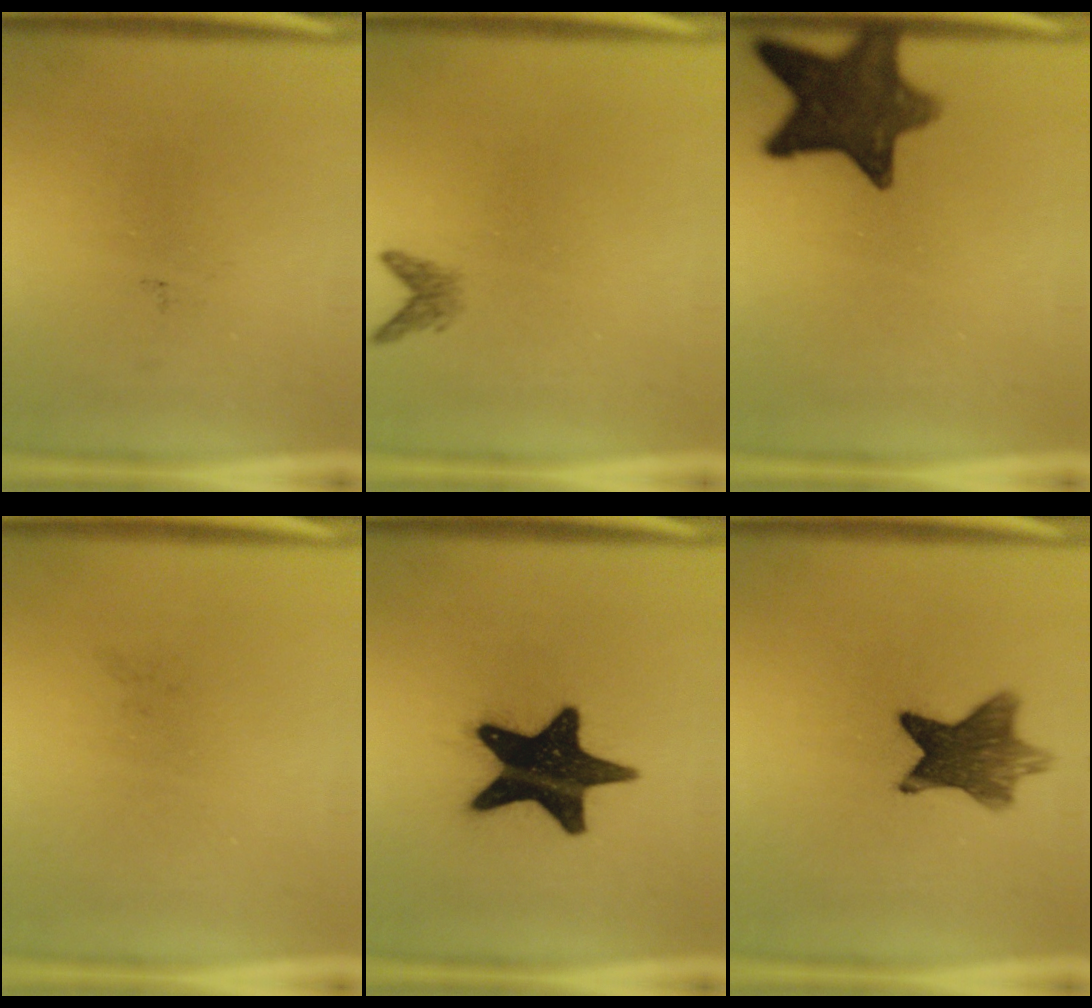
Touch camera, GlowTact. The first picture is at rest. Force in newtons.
{"total": 1.4}
{"total": 11.7}
{"total": 0.0}
{"total": 19.5}
{"total": 9.3}